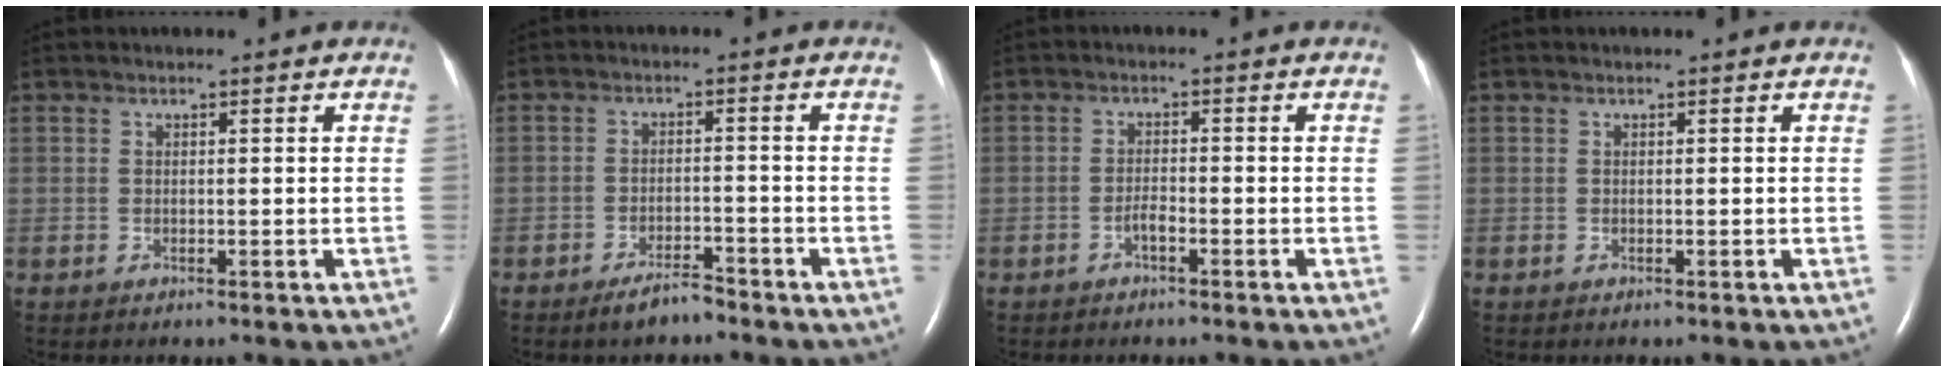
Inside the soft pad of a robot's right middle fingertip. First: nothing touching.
{"total": 3.7, "force": [-3.1, 0.8, 1.7], "torque": [-0.037, -0.002, -0.053]}
{"total": 1.6, "force": [-1.1, 0.2, 1.2], "torque": [-0.022, 0.002, -0.019]}
{"total": 0.0}